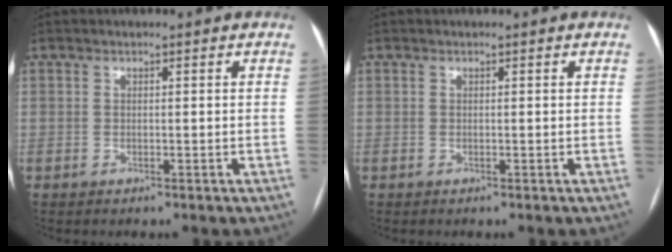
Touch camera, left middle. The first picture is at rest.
{"total": 0.0}